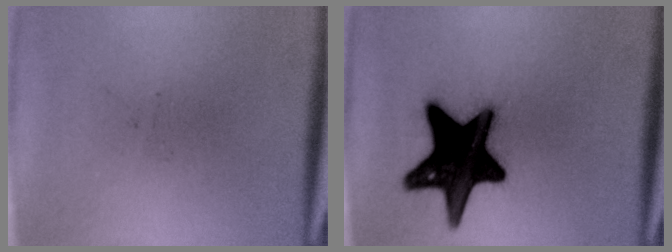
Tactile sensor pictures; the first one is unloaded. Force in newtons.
{"total": 19.1}